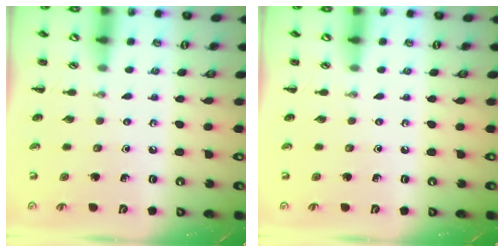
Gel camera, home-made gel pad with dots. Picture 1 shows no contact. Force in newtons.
{"total": 0.0}